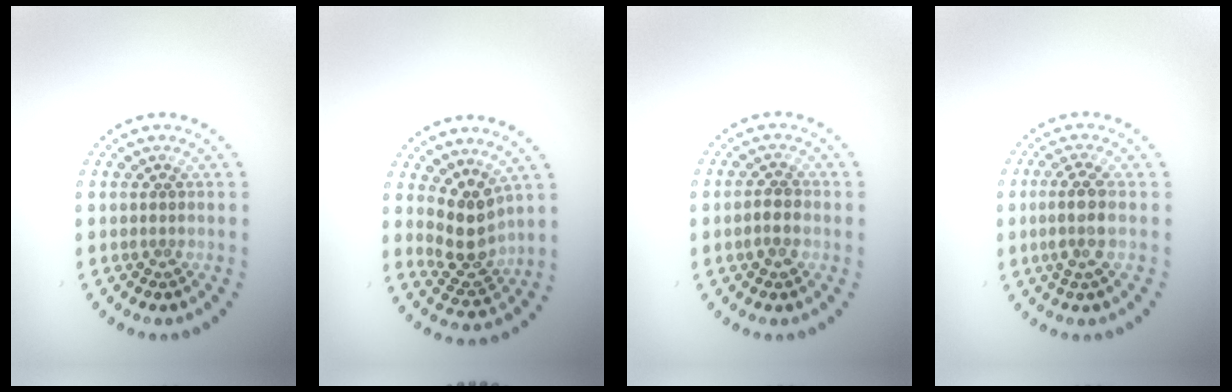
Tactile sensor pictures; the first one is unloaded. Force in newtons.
{"total": 3.6, "press": 3.0, "slide": 1.9}
{"total": 1.3, "press": 1.3, "slide": 0.3}
{"total": 2.4, "press": 2.1, "slide": 1.2}